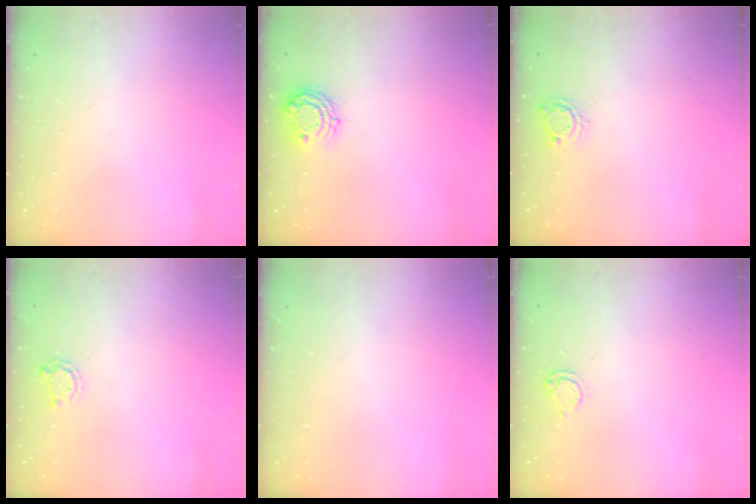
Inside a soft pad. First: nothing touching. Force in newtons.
{"total": 8.6, "press": 8.5, "slide": 0.9}
{"total": 5.0, "press": 5.0, "slide": 0.3}
{"total": 4.2, "press": 4.2, "slide": 0.5}
{"total": 0.0}
{"total": 4.2, "press": 4.2, "slide": 0.3}